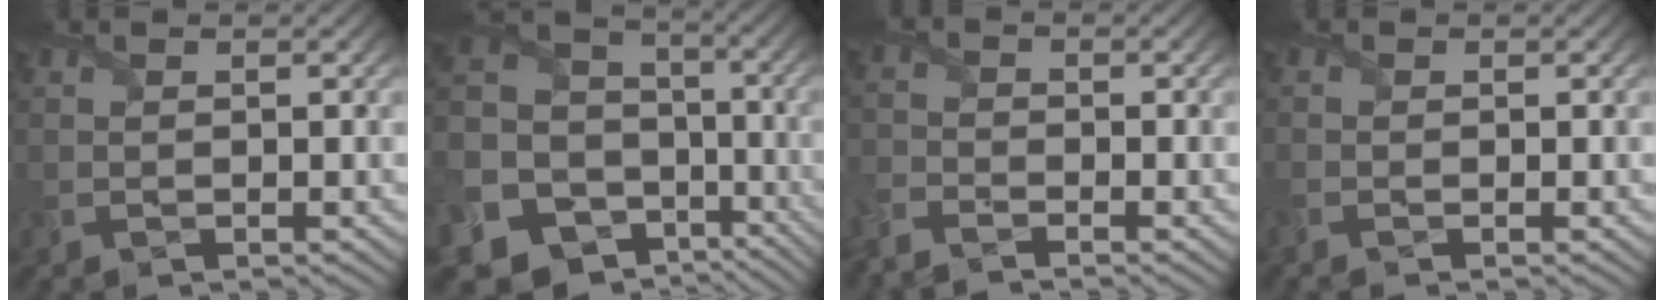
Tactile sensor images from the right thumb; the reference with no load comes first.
{"total": 19.3, "force": [-8.6, 15.8, 6.9], "torque": [-0.242, -0.051, -0.126]}
{"total": 3.8, "force": [-3.4, 1.0, 1.2], "torque": [-0.036, -0.008, -0.082]}
{"total": 1.3, "force": [-0.9, 0.5, 0.8], "torque": [-0.024, -0.006, -0.019]}